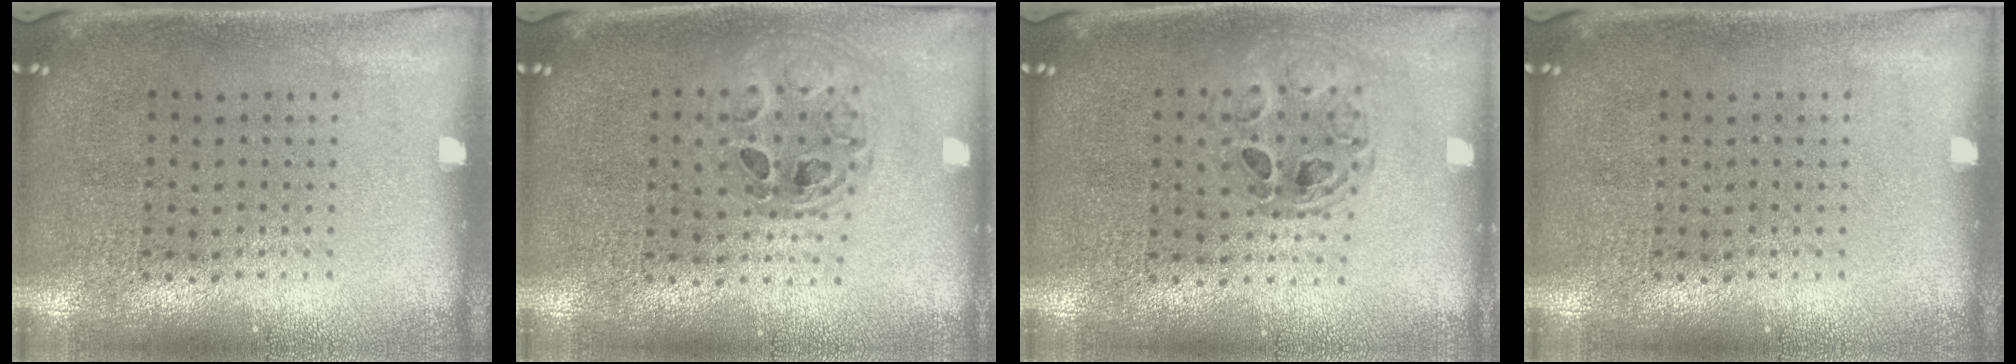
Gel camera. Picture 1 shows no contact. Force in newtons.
{"total": 0.8, "press": 0.7, "slide": 0.2}
{"total": 0.8, "press": 0.8, "slide": 0.1}
{"total": 0.0}